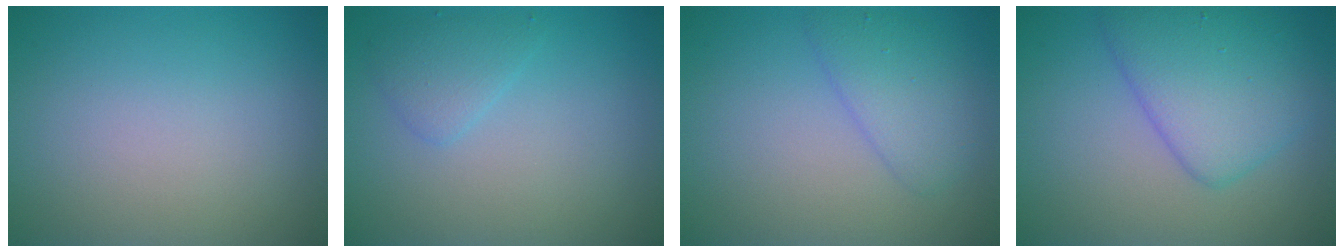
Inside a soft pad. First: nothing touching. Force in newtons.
{"total": 1.7, "press": 1.7, "slide": 0.0}
{"total": 2.7, "press": 2.7, "slide": 0.1}
{"total": 5.5, "press": 5.5, "slide": 0.2}